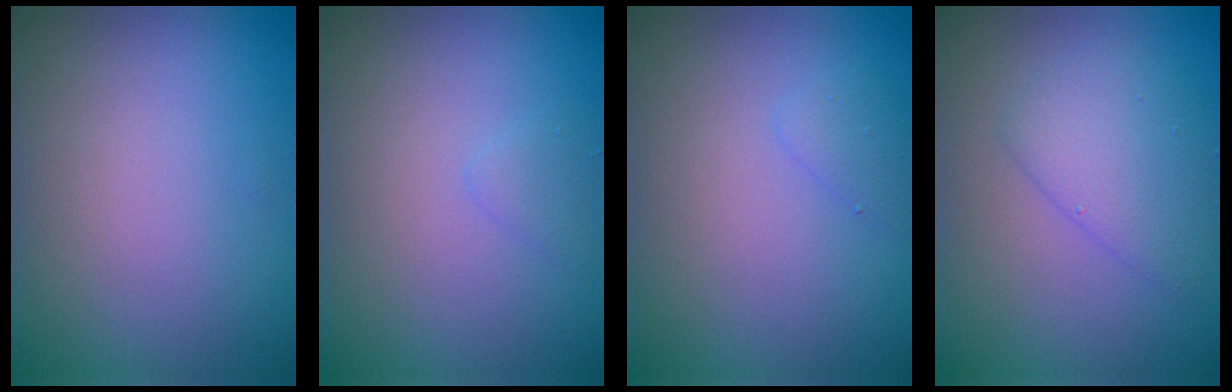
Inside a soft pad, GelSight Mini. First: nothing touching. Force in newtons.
{"total": 0.9, "press": 0.9, "slide": 0.0}
{"total": 1.0, "press": 1.0, "slide": 0.1}
{"total": 3.2, "press": 3.2, "slide": 0.1}